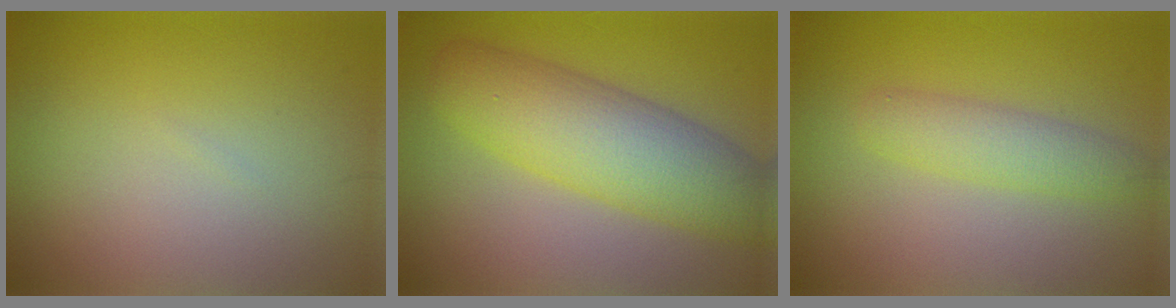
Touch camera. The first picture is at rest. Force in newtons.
{"total": 8.1, "press": 8.1, "slide": 0.2}
{"total": 3.0, "press": 3.0, "slide": 0.1}